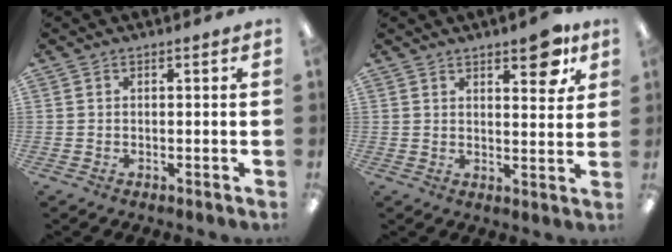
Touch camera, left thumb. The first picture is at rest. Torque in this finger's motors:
{"motor_torque": [0.19, 0.33, 0.05, -0.20, 0.00]}